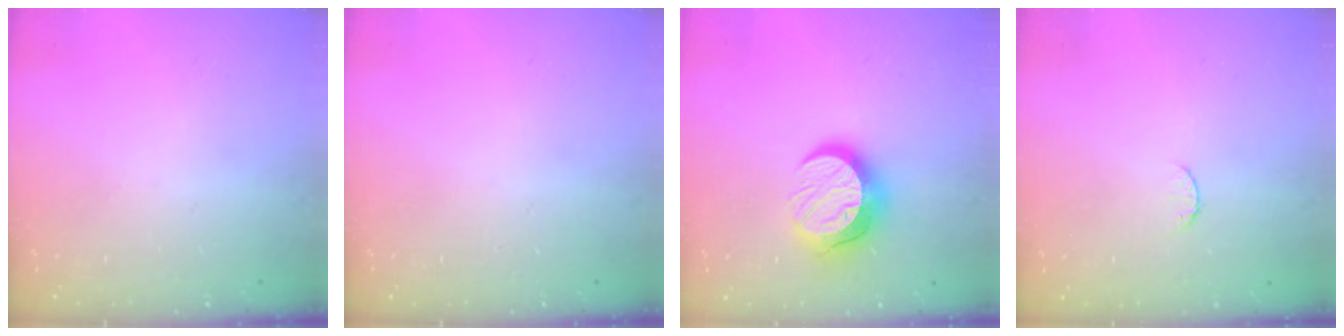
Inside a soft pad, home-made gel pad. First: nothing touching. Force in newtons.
{"total": 0.0}
{"total": 12.7, "press": 12.7, "slide": 1.1}
{"total": 4.8, "press": 4.8, "slide": 0.5}